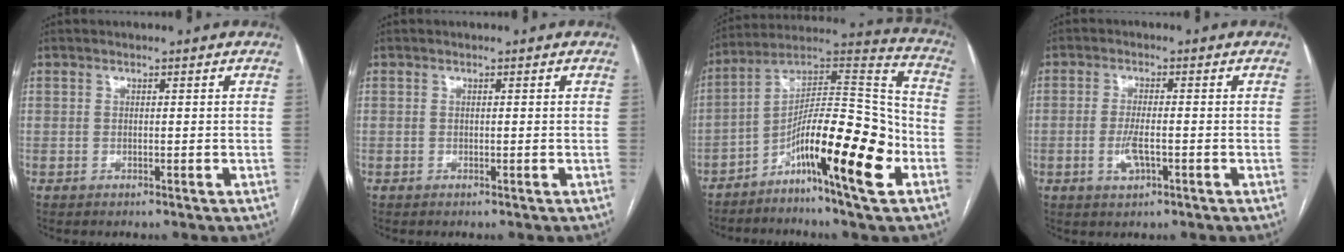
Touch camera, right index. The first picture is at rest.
{"total": 0.0}
{"total": 18.2, "force": [-7.8, 1.8, 16.3], "torque": [-0.273, 0.014, -0.131]}
{"total": 3.8, "force": [-1.2, 1.1, 3.4], "torque": [-0.074, -0.003, -0.019]}